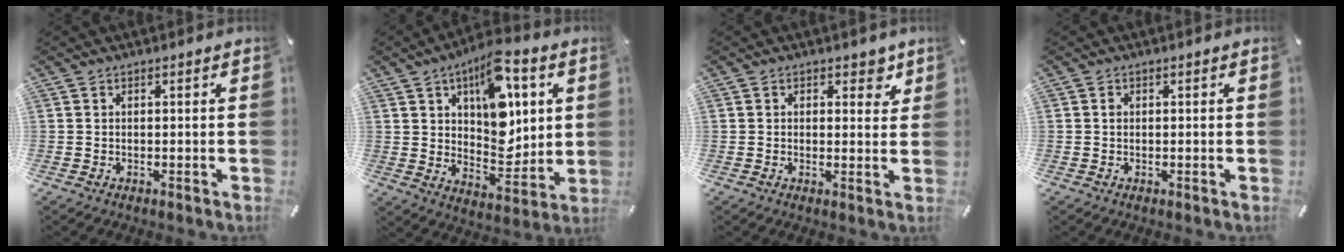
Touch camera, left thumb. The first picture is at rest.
{"total": 15.9, "force": [6.3, 9.4, 11.1], "torque": [-0.140, -0.030, 0.110]}
{"total": 4.1, "force": [2.0, 2.7, 2.3], "torque": [-0.011, -0.006, 0.026]}
{"total": 0.8, "force": [0.1, 0.6, 0.4], "torque": [-0.009, 0.002, 0.000]}